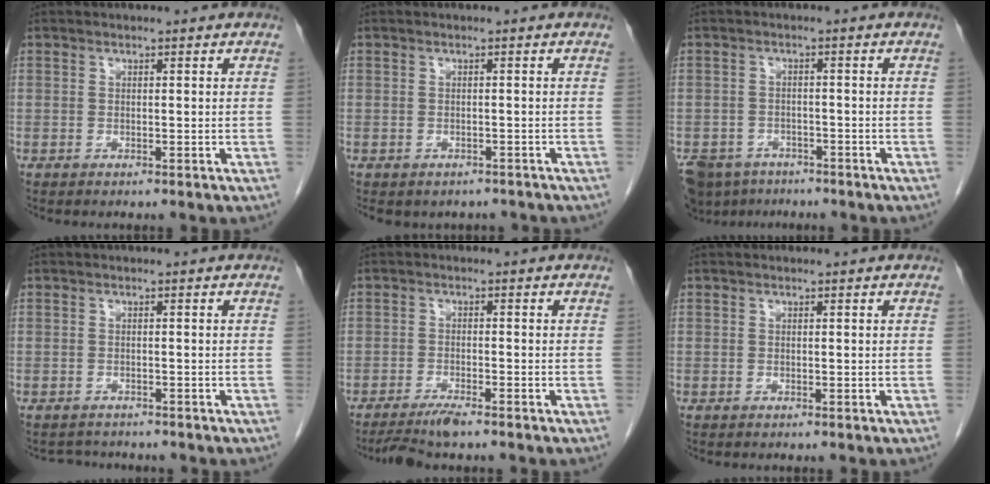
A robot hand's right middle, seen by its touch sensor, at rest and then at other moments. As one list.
[{"total": 3.8, "force": [-3.1, 2.2, 0.6], "torque": [-0.003, 0.008, -0.037]}, {"total": 8.4, "force": [-6.6, 4.8, 2.1], "torque": [-0.041, -0.008, -0.100]}, {"total": 2.5, "force": [-2.3, 0.8, -0.2], "torque": [0.005, -0.005, -0.035]}, {"total": 3.9, "force": [-3.4, -0.2, 1.9], "torque": [-0.036, -0.012, -0.063]}, {"total": 0.0}]